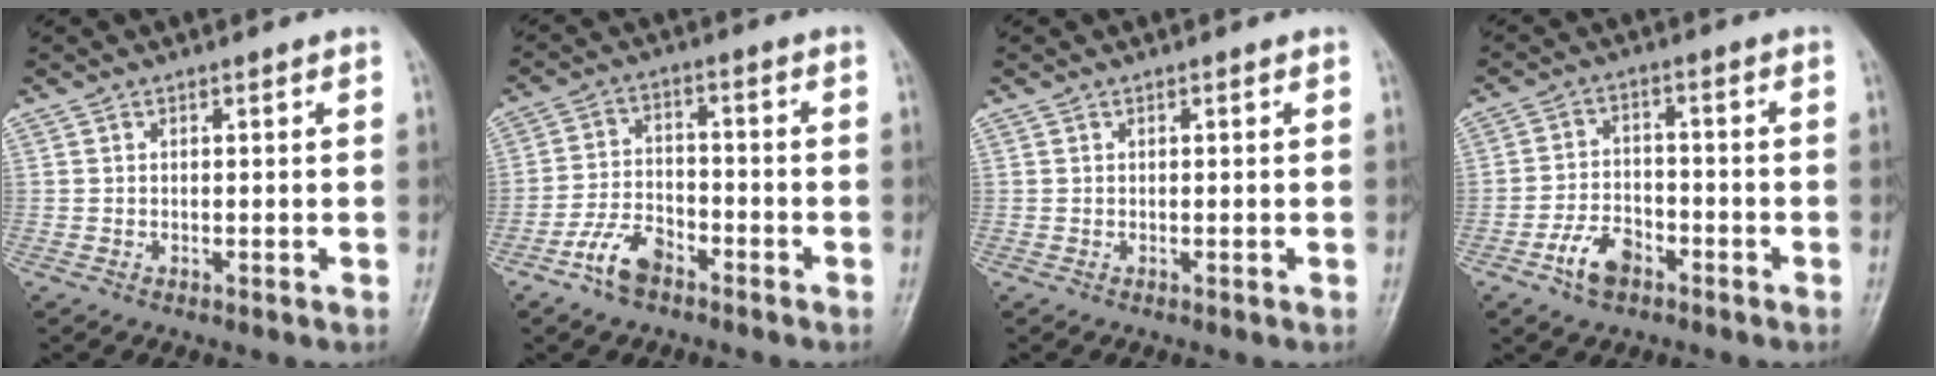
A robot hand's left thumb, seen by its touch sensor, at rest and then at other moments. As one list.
[{"total": 7.0, "force": [-4.5, 3.7, 3.9], "torque": [-0.070, 0.026, -0.088]}, {"total": 0.0}, {"total": 6.6, "force": [-3.7, 4.1, 3.7], "torque": [-0.057, 0.024, -0.066]}]